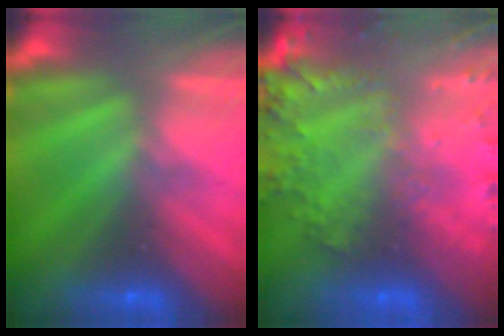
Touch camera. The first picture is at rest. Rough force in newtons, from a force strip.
{"total": 8.6}